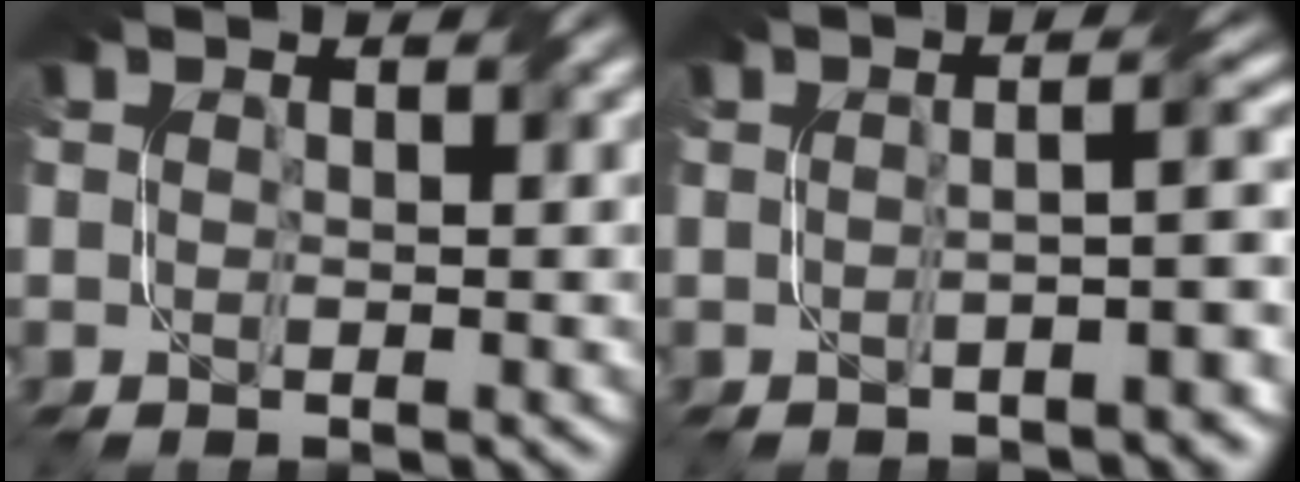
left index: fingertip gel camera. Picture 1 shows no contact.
{"total": 4.2, "force": [-1.2, 1.1, 3.9], "torque": [-0.039, 0.013, -0.024]}